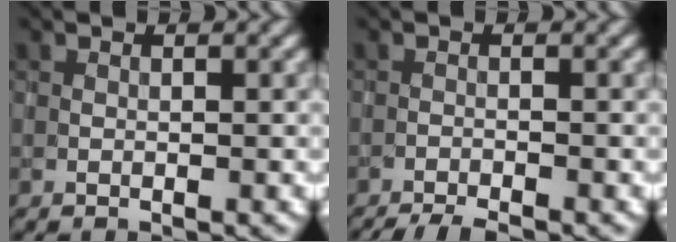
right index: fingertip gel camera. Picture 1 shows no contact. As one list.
[{"total": 3.8, "force": [-3.6, 0.4, 1.2], "torque": [-0.019, -0.007, -0.058]}]